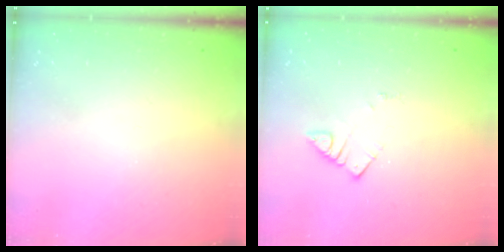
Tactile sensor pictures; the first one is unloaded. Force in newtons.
{"total": 2.8, "press": 2.7, "slide": 0.3}